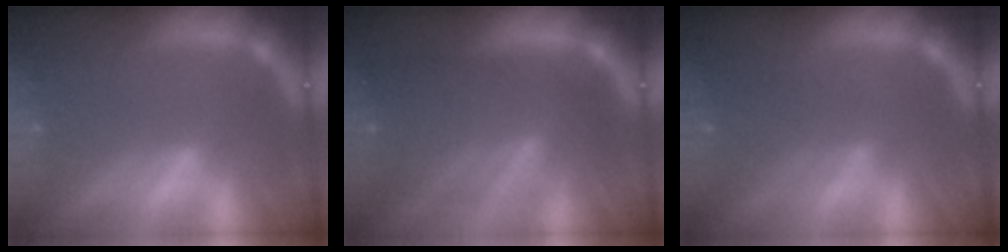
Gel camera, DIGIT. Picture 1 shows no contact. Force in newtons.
{"total": 9.0}
{"total": 3.6}